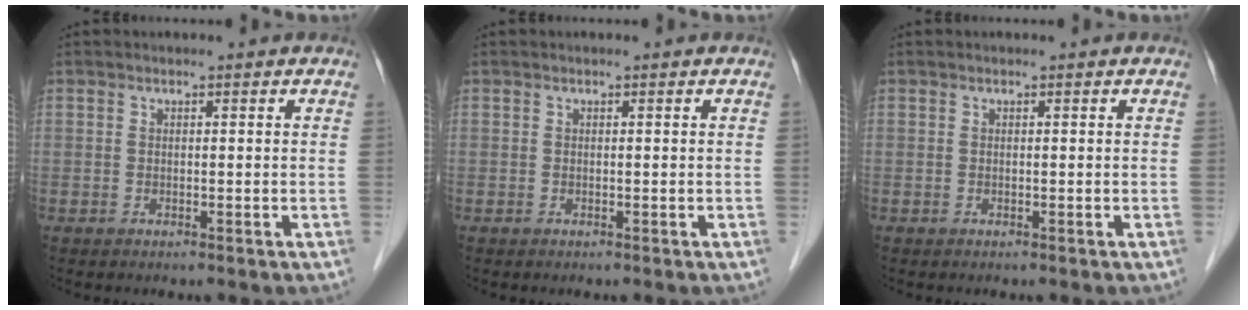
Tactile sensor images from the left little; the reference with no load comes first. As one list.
[{"total": 0.0}, {"total": 0.0}]